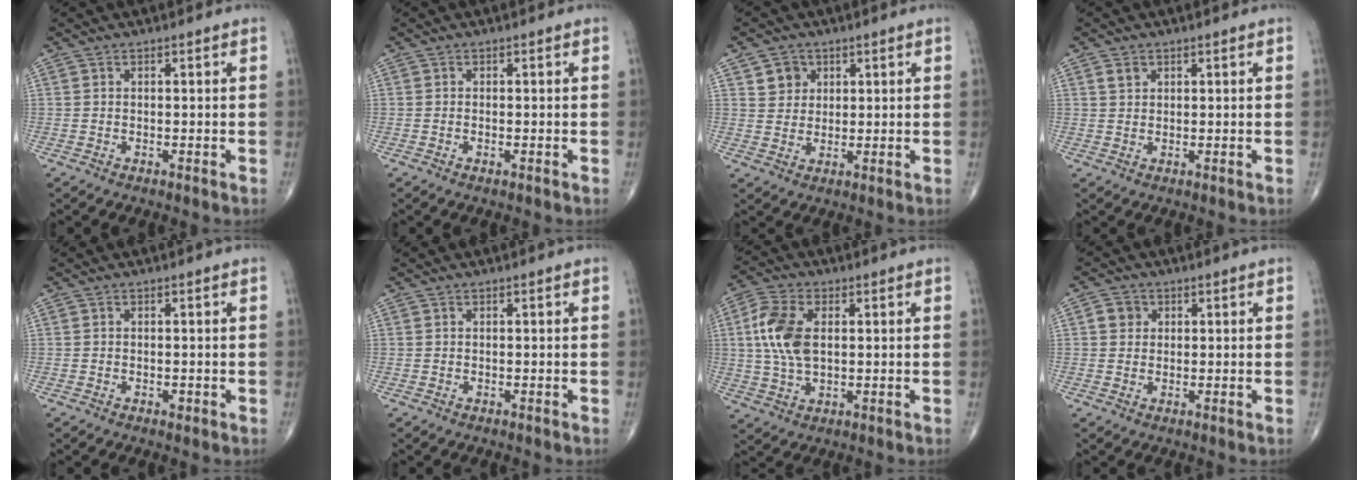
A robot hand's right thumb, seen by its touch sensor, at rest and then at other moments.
{"total": 0.6, "force": [-0.3, 0.2, 0.5], "torque": [-0.011, -0.002, -0.005]}
{"total": 4.5, "force": [2.0, 3.8, 1.1], "torque": [0.004, -0.009, 0.035]}
{"total": 1.9, "force": [1.0, 1.3, 0.9], "torque": [-0.010, -0.002, 0.020]}
{"total": 0.7, "force": [-0.3, 0.5, 0.5], "torque": [-0.006, -0.001, -0.005]}
{"total": 0.0}
{"total": 10.2, "force": [1.5, 5.8, 8.2], "torque": [-0.178, 0.005, 0.030]}
{"total": 2.8, "force": [0.7, 2.5, 0.9], "torque": [-0.002, 0.000, 0.007]}